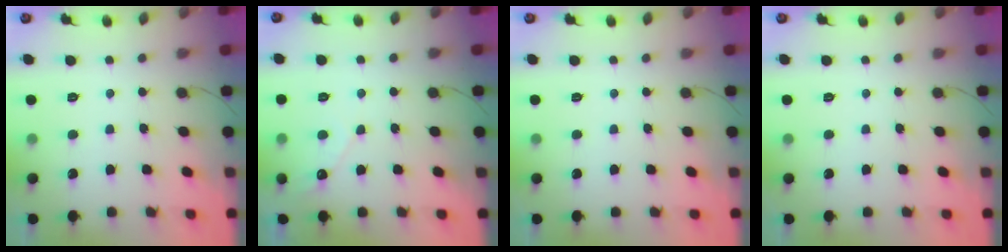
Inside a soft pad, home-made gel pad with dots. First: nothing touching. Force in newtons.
{"total": 2.9, "press": 2.9, "slide": 0.1}
{"total": 0.0}
{"total": 0.0}